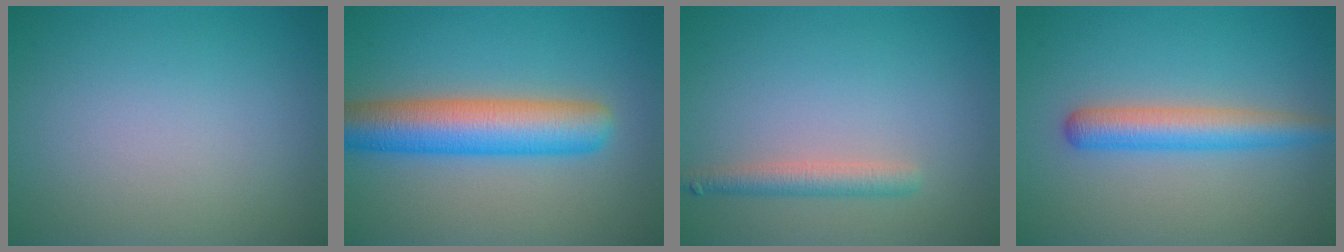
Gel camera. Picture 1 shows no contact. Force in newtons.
{"total": 7.4, "press": 7.4, "slide": 0.2}
{"total": 2.2, "press": 2.2, "slide": 0.1}
{"total": 3.9, "press": 3.9, "slide": 0.1}